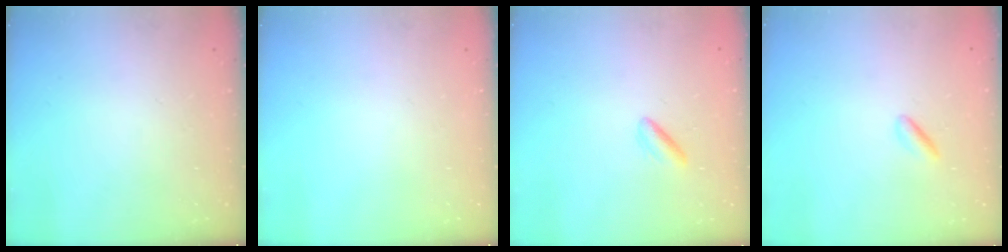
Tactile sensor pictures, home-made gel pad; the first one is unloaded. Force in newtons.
{"total": 0.0}
{"total": 2.9, "press": 2.7, "slide": 1.1}
{"total": 1.8, "press": 1.6, "slide": 0.8}